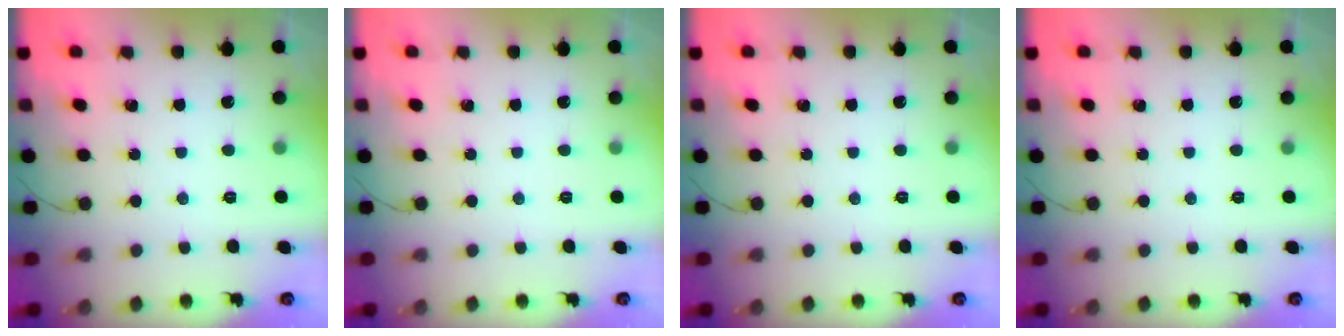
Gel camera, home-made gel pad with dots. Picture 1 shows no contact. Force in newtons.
{"total": 0.0}
{"total": 0.0}
{"total": 0.0}